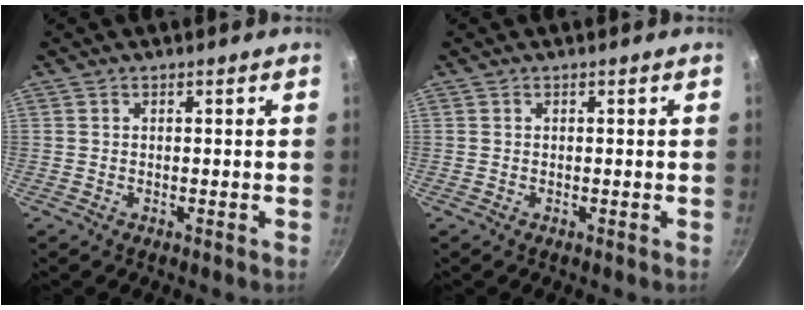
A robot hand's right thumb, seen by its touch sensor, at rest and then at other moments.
{"total": 0.0}